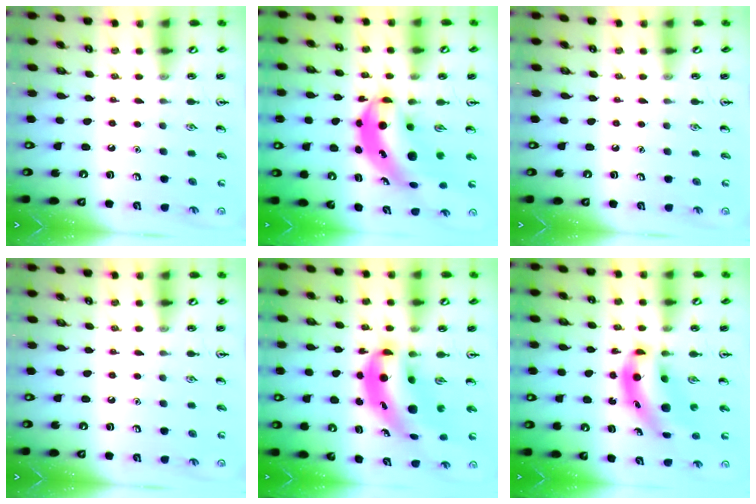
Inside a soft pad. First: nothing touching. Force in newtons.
{"total": 8.7, "press": 8.3, "slide": 2.3}
{"total": 0.0}
{"total": 0.0}
{"total": 9.6, "press": 9.1, "slide": 2.9}
{"total": 9.1, "press": 8.8, "slide": 2.5}